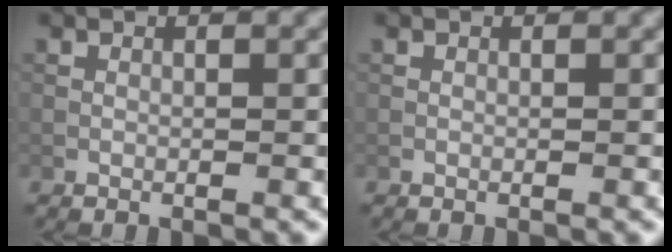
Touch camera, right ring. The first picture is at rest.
{"total": 0.0}